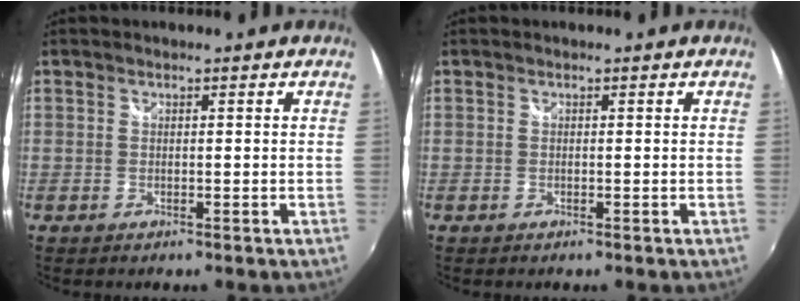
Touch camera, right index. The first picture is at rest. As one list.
[{"total": 0.0}]